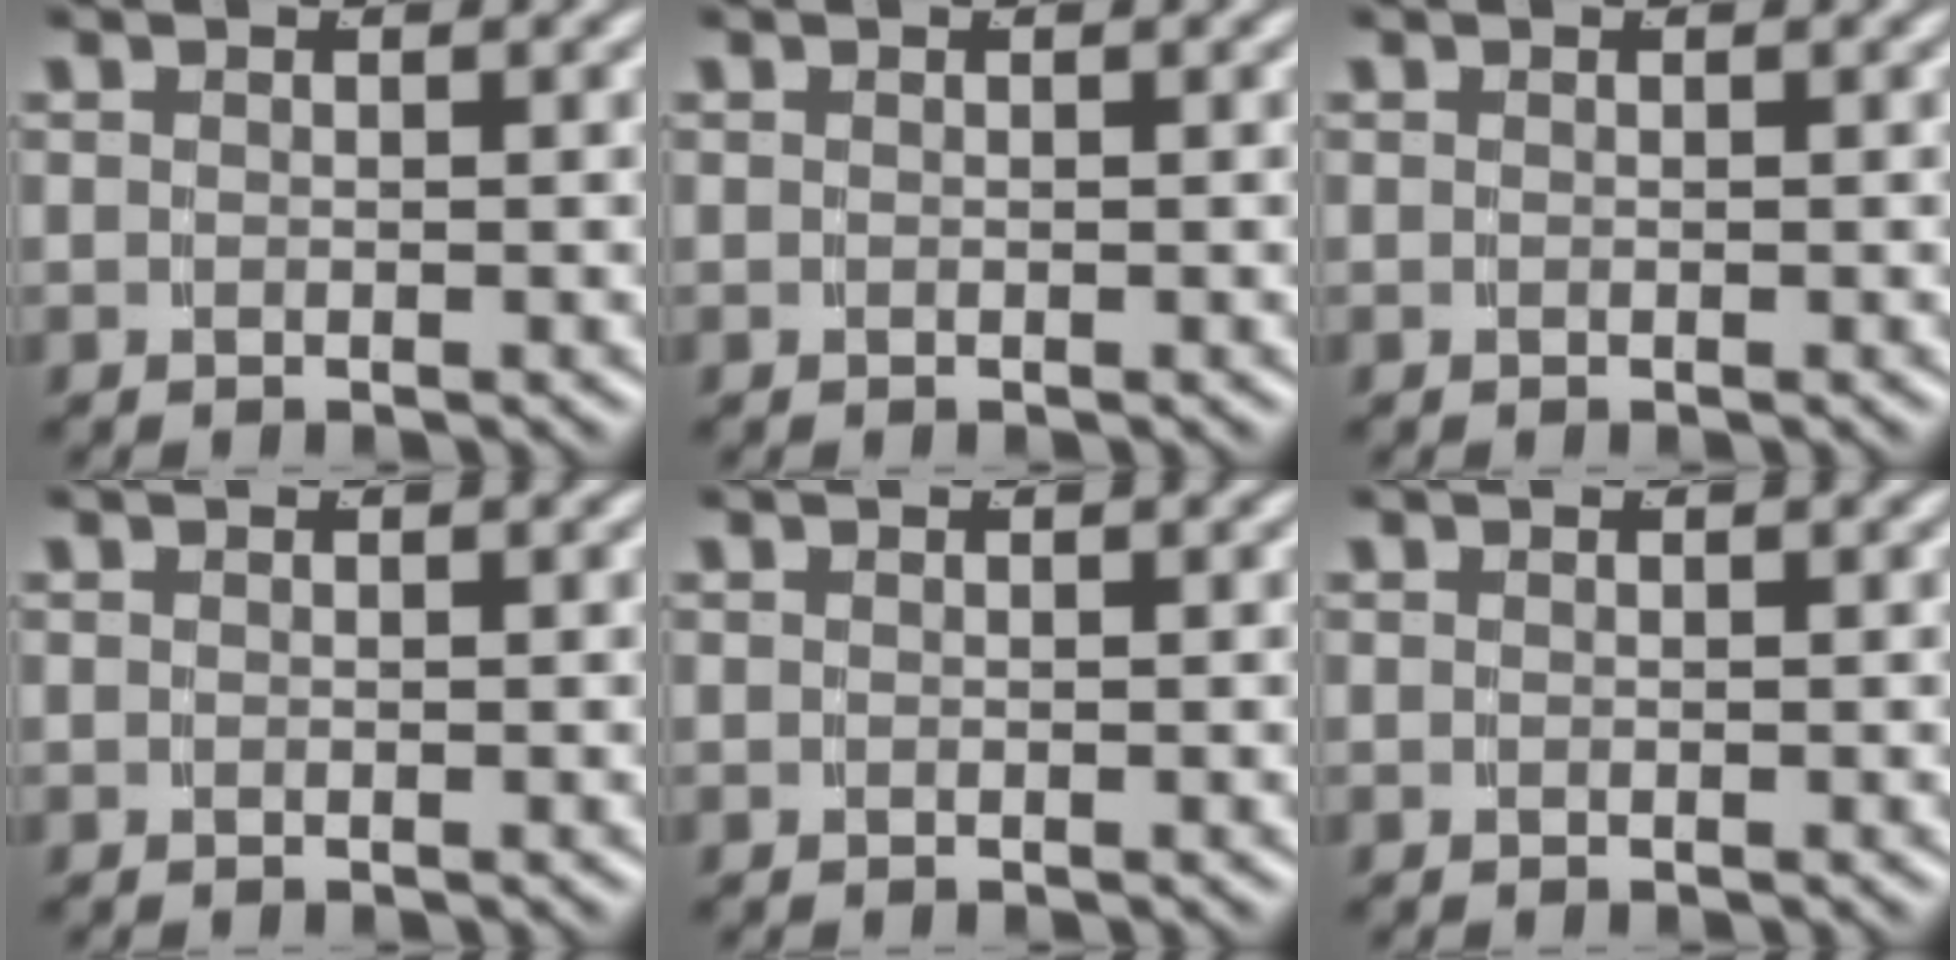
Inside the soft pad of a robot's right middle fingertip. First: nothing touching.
{"total": 0.0}
{"total": 0.0}
{"total": 0.0}
{"total": 0.0}
{"total": 0.0}